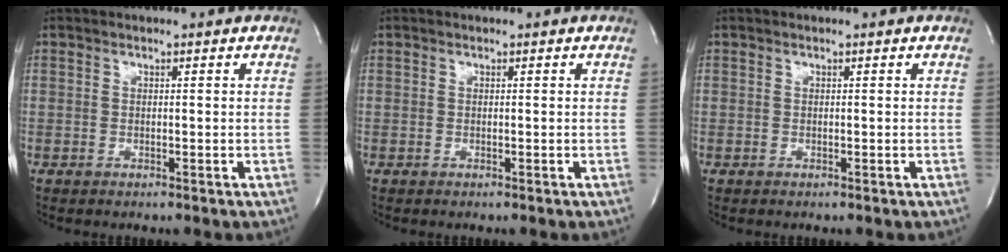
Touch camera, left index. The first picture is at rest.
{"total": 0.0}
{"total": 0.0}